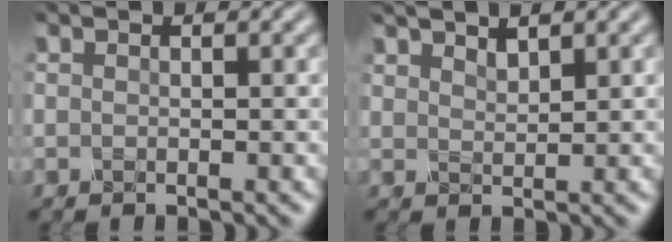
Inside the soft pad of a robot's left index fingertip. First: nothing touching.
{"total": 1.5, "force": [1.3, 0.4, 0.6], "torque": [-0.013, 0.004, 0.028]}